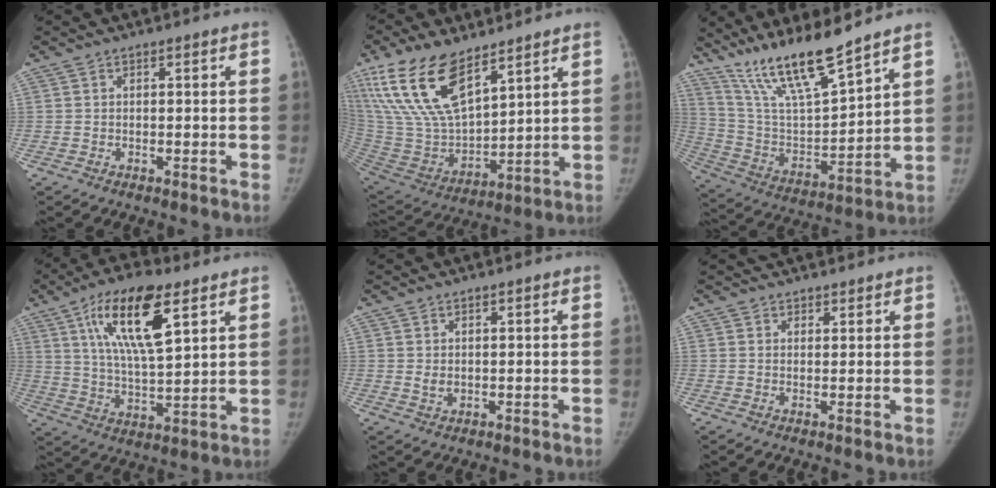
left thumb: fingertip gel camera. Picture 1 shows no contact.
{"total": 20.4, "force": [12.8, 8.7, 13.3], "torque": [-0.250, -0.055, 0.260]}
{"total": 16.8, "force": [13.6, 1.9, 9.7], "torque": [-0.162, -0.073, 0.264]}
{"total": 16.5, "force": [7.8, 5.5, 13.5], "torque": [-0.225, -0.027, 0.142]}
{"total": 1.7, "force": [0.5, 1.0, 1.2], "torque": [-0.016, -0.007, 0.015]}
{"total": 3.7, "force": [3.4, 1.5, 0.6], "torque": [0.020, 0.001, 0.049]}